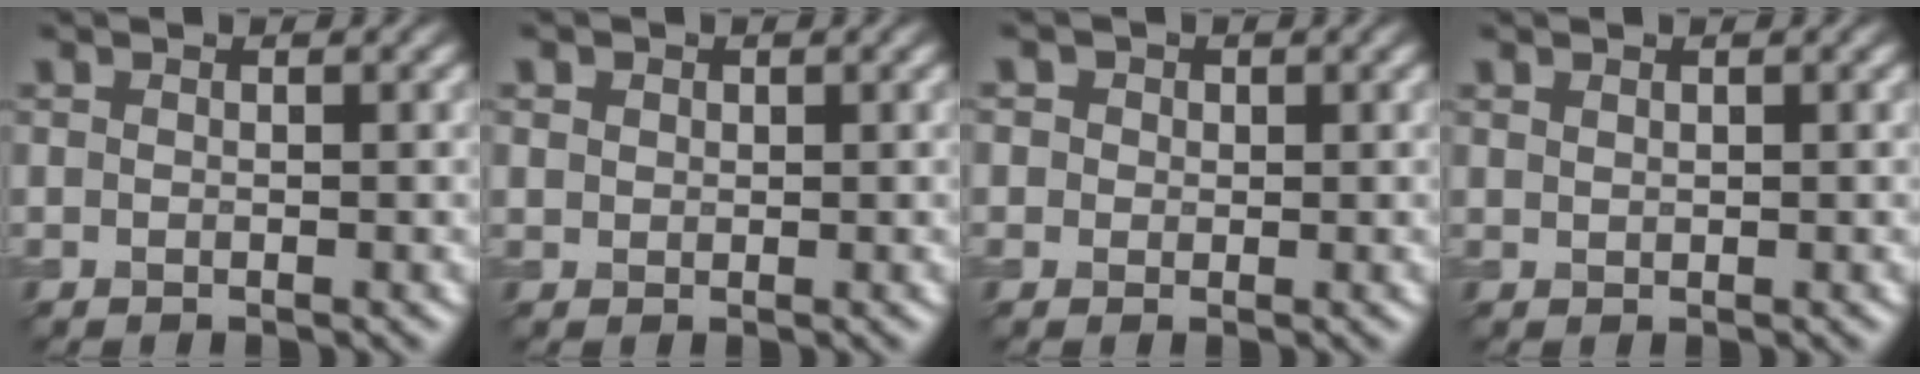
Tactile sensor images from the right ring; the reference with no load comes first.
{"total": 1.3, "force": [0.6, 1.0, 0.4], "torque": [-0.006, -0.002, 0.007]}
{"total": 2.5, "force": [1.1, 2.0, 1.0], "torque": [-0.012, 0.010, 0.004]}
{"total": 0.5, "force": [0.4, 0.2, 0.2], "torque": [-0.006, -0.001, 0.012]}